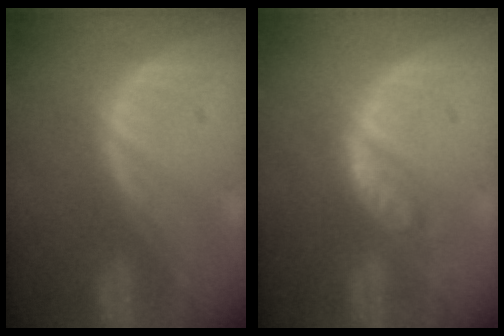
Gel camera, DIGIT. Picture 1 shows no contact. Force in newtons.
{"total": 4.6, "press": 4.3, "slide": 1.5}